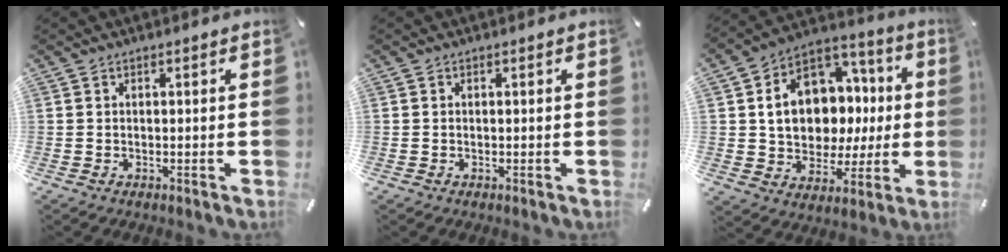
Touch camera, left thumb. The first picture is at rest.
{"total": 0.0}
{"total": 15.2, "force": [1.6, 12.6, 8.3], "torque": [-0.127, -0.013, 0.041]}